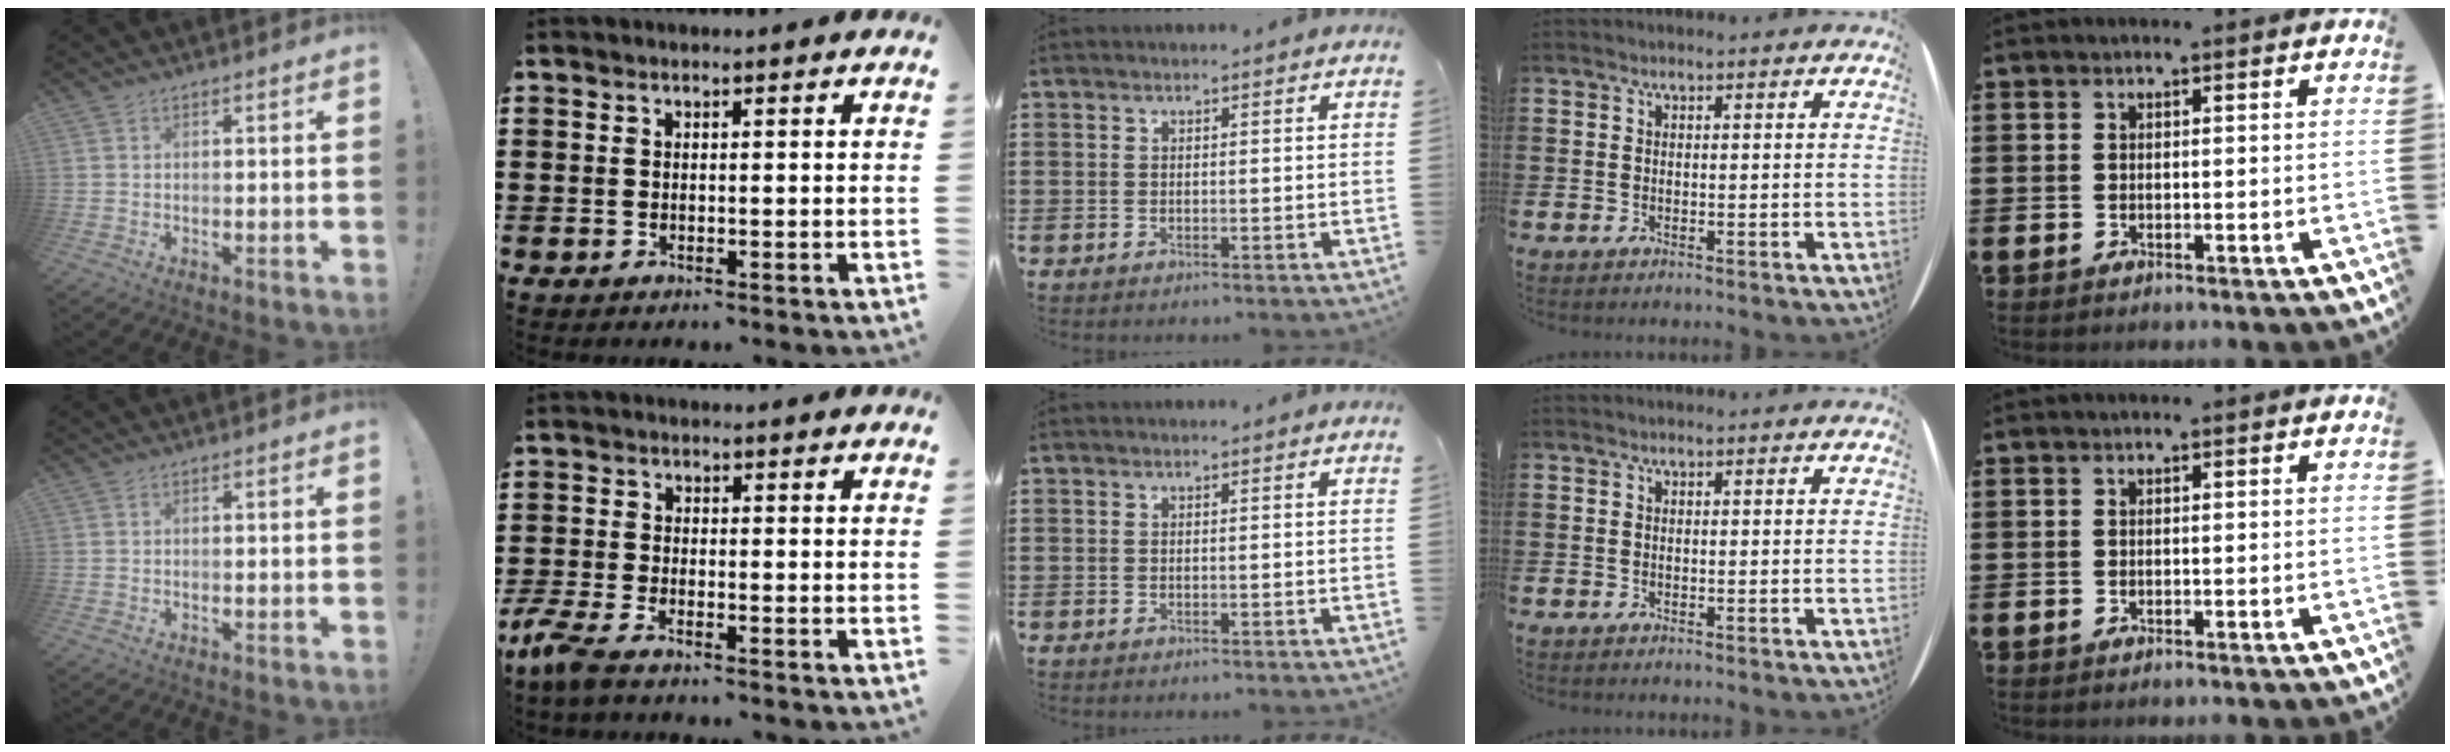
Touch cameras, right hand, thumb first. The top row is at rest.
{"index": {"total": 3.3, "force": [-2.9, 0.1, 1.5], "torque": [-0.056, -0.012, -0.064]}}